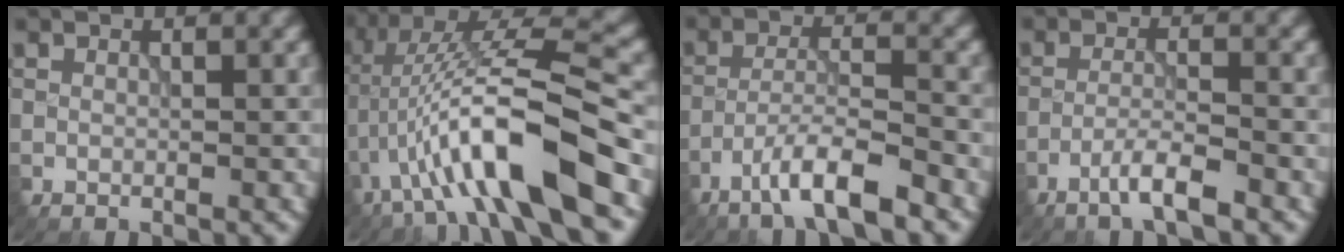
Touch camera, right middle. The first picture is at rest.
{"total": 10.7, "force": [-3.7, 2.0, 9.9], "torque": [-0.174, 0.026, -0.064]}
{"total": 6.1, "force": [-4.2, 1.0, 4.4], "torque": [-0.074, 0.005, -0.080]}
{"total": 3.4, "force": [-2.3, 0.2, 2.5], "torque": [-0.045, 0.006, -0.051]}